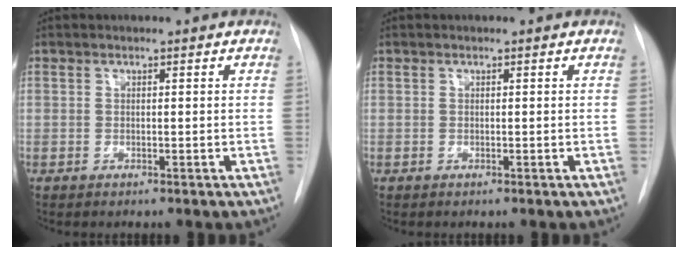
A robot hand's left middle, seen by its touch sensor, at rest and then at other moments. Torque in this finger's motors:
{"motor_torque": [-0.03, 0.04, -0.03, 0.00]}